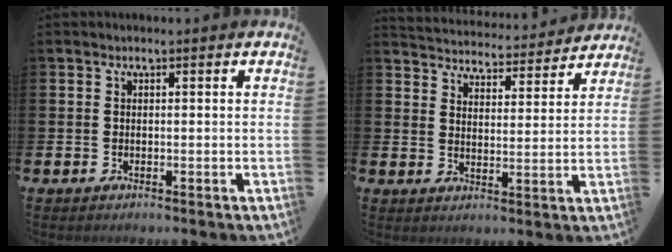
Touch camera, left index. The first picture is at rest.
{"total": 4.5, "force": [4.4, 0.7, -0.1], "torque": [-0.015, -0.042, 0.075]}